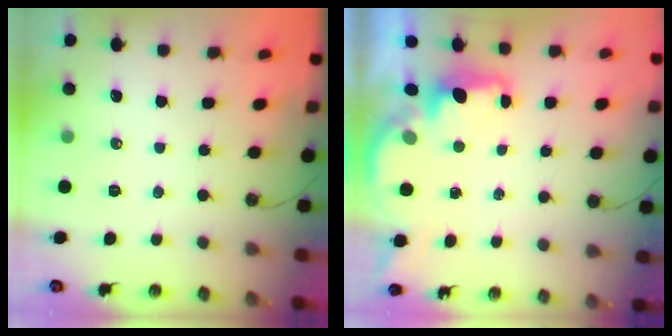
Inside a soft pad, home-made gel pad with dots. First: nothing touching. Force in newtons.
{"total": 1.8, "press": 1.7, "slide": 0.5}